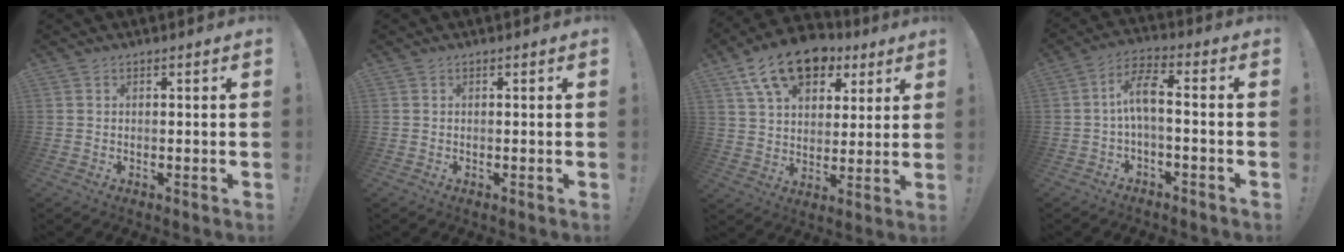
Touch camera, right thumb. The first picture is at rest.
{"total": 0.0}
{"total": 16.4, "force": [9.4, 10.0, 9.0], "torque": [-0.148, -0.048, 0.172]}
{"total": 8.3, "force": [-0.5, 3.0, 7.8], "torque": [-0.152, 0.008, -0.010]}